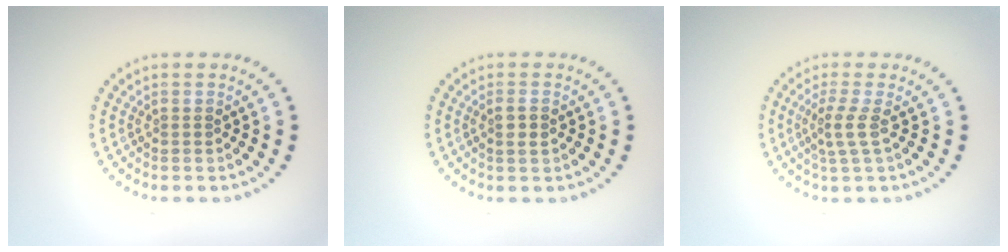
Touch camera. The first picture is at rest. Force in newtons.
{"total": 1.2, "press": 1.1, "slide": 0.5}
{"total": 2.2, "press": 1.6, "slide": 1.6}